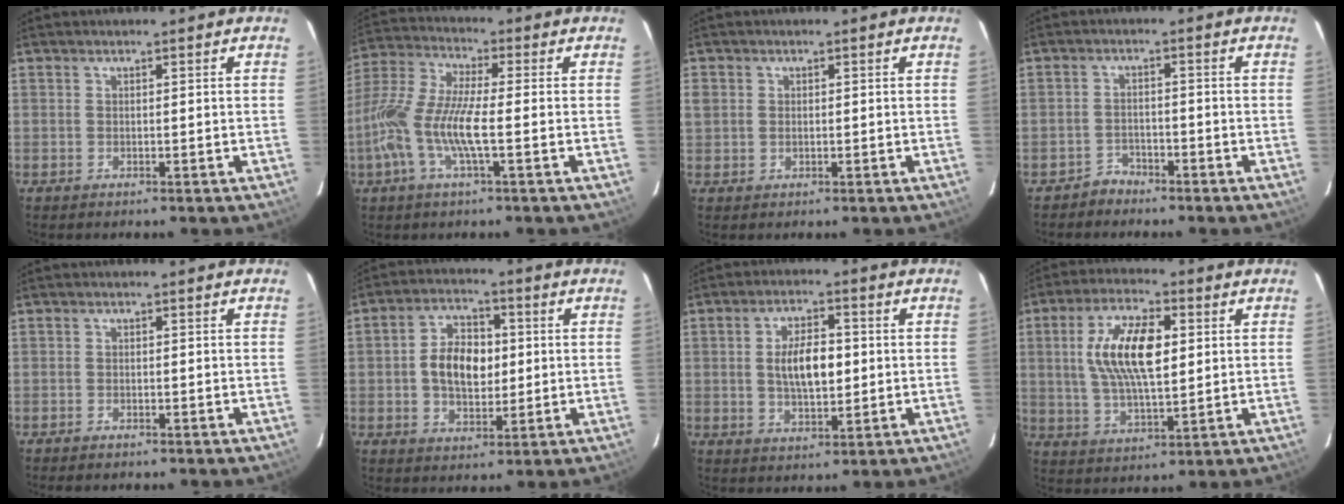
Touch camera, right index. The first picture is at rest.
{"total": 12.3, "force": [-3.1, 2.2, 11.7], "torque": [-0.248, -0.003, -0.065]}
{"total": 2.5, "force": [0.2, 2.3, 0.9], "torque": [-0.017, 0.003, 0.003]}
{"total": 2.8, "force": [-2.4, 1.4, -0.3], "torque": [0.004, 0.010, -0.044]}
{"total": 1.2, "force": [-1.1, 0.3, 0.4], "torque": [-0.015, 0.002, -0.021]}
{"total": 9.3, "force": [0.1, 6.1, 7.0], "torque": [-0.130, 0.018, 0.004]}
{"total": 8.1, "force": [0.3, 3.8, 7.2], "torque": [-0.132, 0.006, 0.009]}
{"total": 13.3, "force": [2.5, 5.4, 11.9], "torque": [-0.230, 0.011, 0.048]}